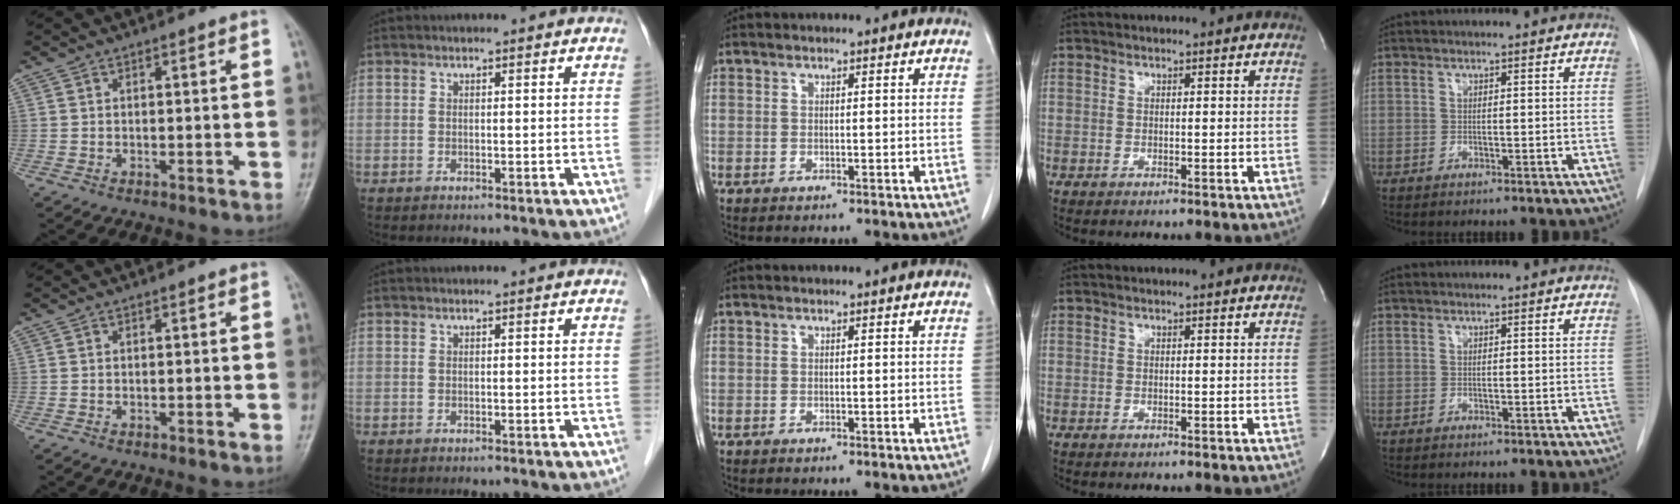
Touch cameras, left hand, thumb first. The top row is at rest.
{}